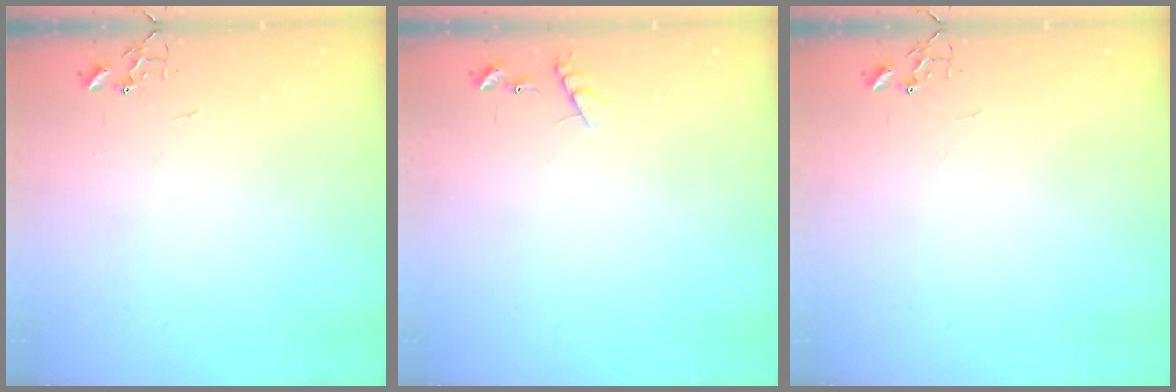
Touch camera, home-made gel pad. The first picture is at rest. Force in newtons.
{"total": 6.7, "press": 6.7, "slide": 0.4}
{"total": 0.0}